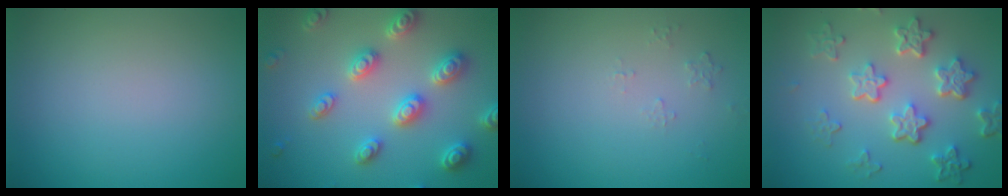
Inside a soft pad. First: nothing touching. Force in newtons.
{"total": 5.2, "press": 5.0, "slide": 1.2}
{"total": 0.6, "press": 0.4, "slide": 0.5}
{"total": 5.8, "press": 4.3, "slide": 3.8}